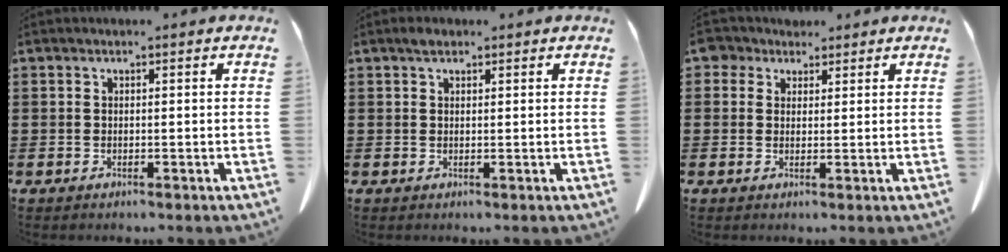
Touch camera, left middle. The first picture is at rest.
{"total": 1.3, "force": [0.8, 0.7, 0.7], "torque": [-0.009, 0.002, 0.013]}
{"total": 3.3, "force": [2.2, 2.3, 0.8], "torque": [-0.021, 0.010, 0.040]}